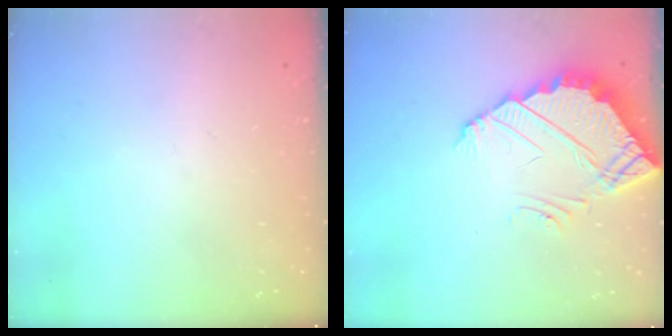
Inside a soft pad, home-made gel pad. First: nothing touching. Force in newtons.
{"total": 4.2, "press": 4.2, "slide": 0.6}